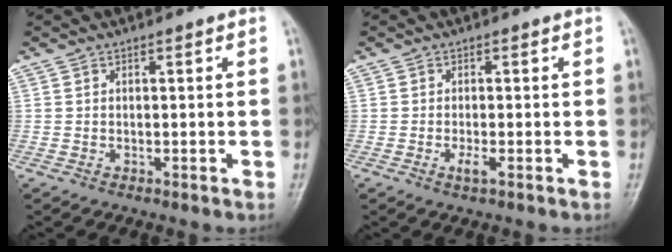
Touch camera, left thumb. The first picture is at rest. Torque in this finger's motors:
{"motor_torque": [-0.04, 0.05, 0.04, 0.01, 0.00]}